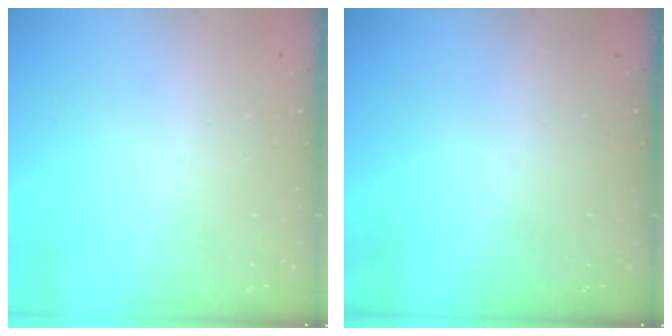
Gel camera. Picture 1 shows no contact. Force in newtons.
{"total": 0.0}